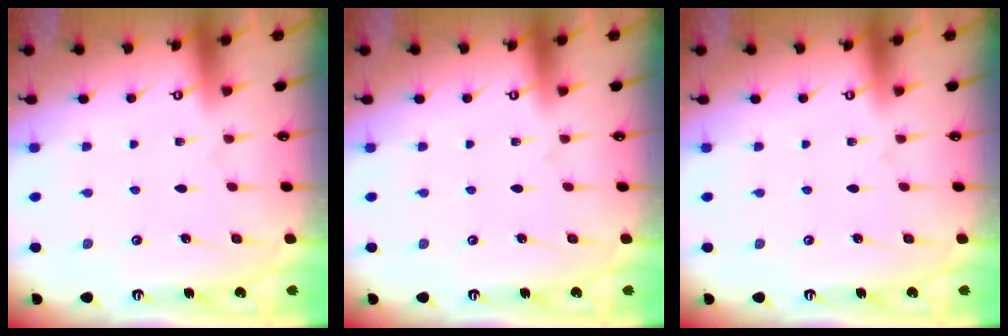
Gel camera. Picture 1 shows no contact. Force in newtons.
{"total": 0.0}
{"total": 0.0}